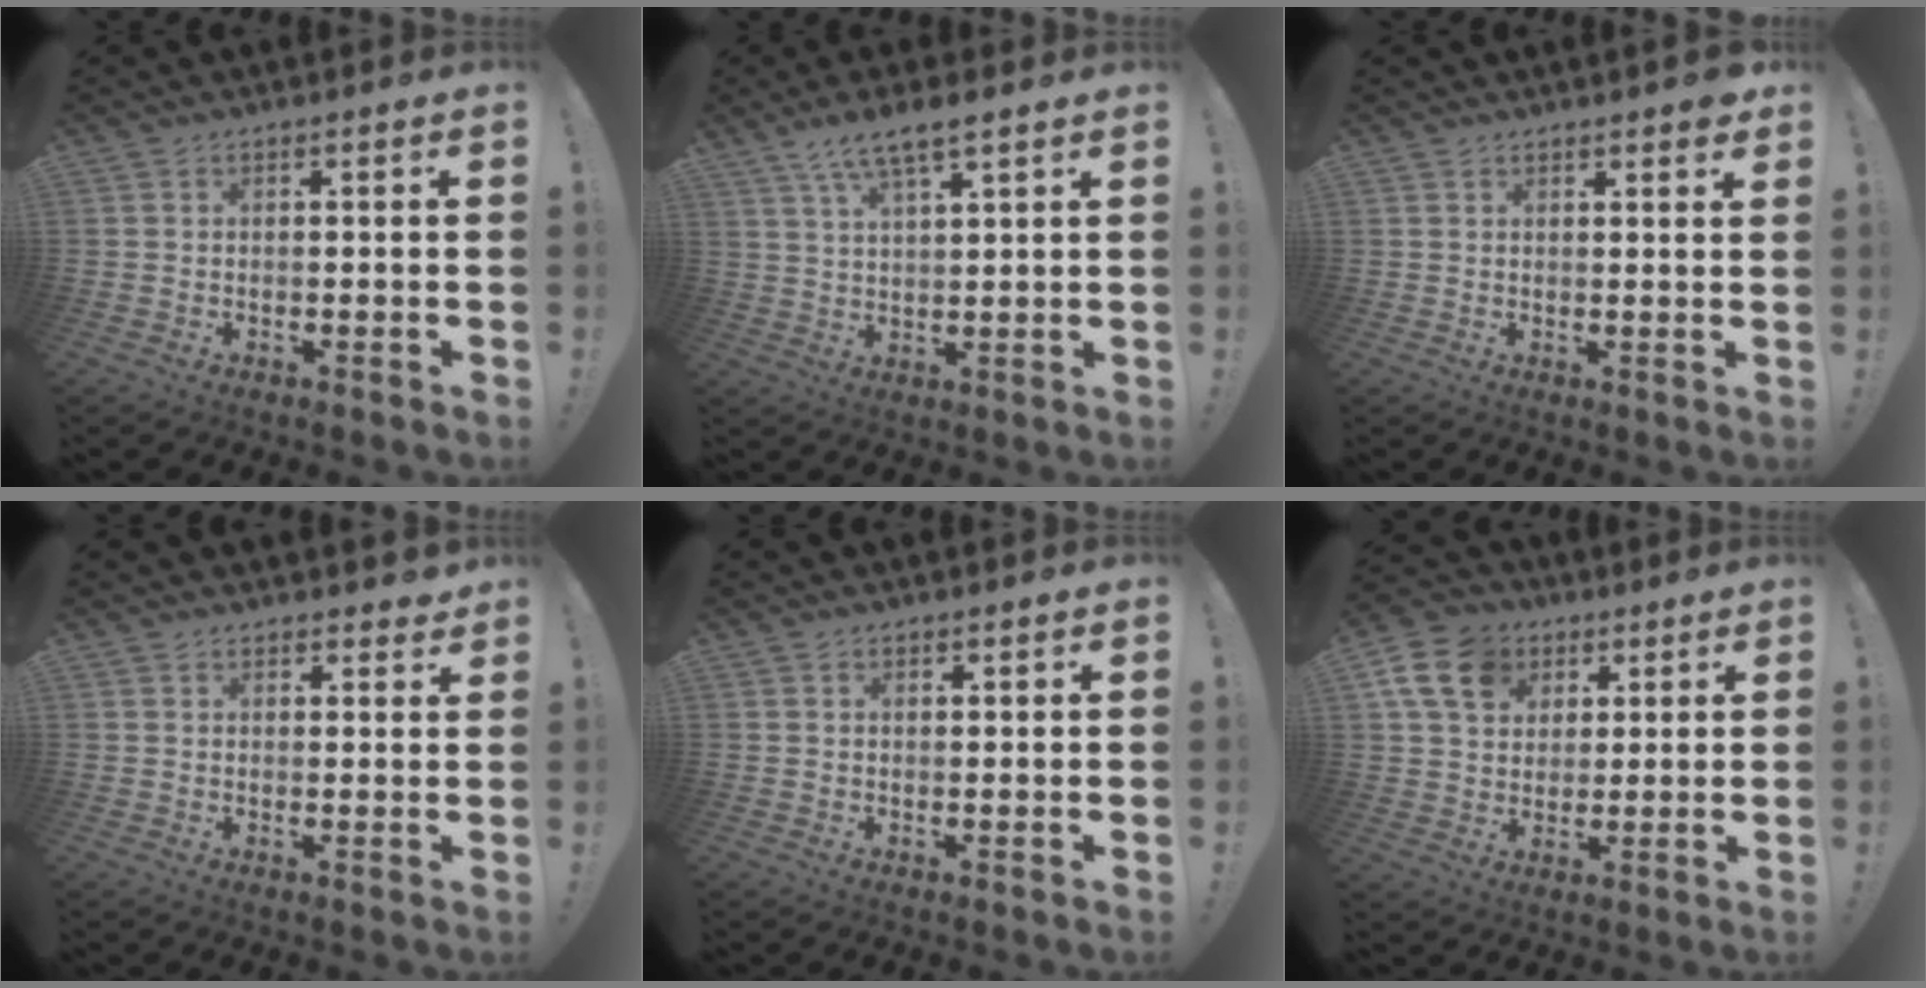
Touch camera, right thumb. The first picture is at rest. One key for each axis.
{"total": 6.8, "fx": 5.1, "fy": 1.1, "fz": 4.4, "tx": -0.078, "ty": -0.025, "tz": 0.089}
{"total": 2.3, "fx": 2.0, "fy": 0.8, "fz": 0.7, "tx": 0.005, "ty": -0.017, "tz": 0.035}
{"total": 2.7, "fx": 2.1, "fy": 1.7, "fz": 0.6, "tx": 0.006, "ty": -0.013, "tz": 0.035}
{"total": 0.9, "fx": 0.7, "fy": 0.3, "fz": 0.4, "tx": 0.002, "ty": -0.003, "tz": 0.011}
{"total": 14.1, "fx": 5.8, "fy": 11.0, "fz": 6.7, "tx": -0.102, "ty": -0.018, "tz": 0.117}